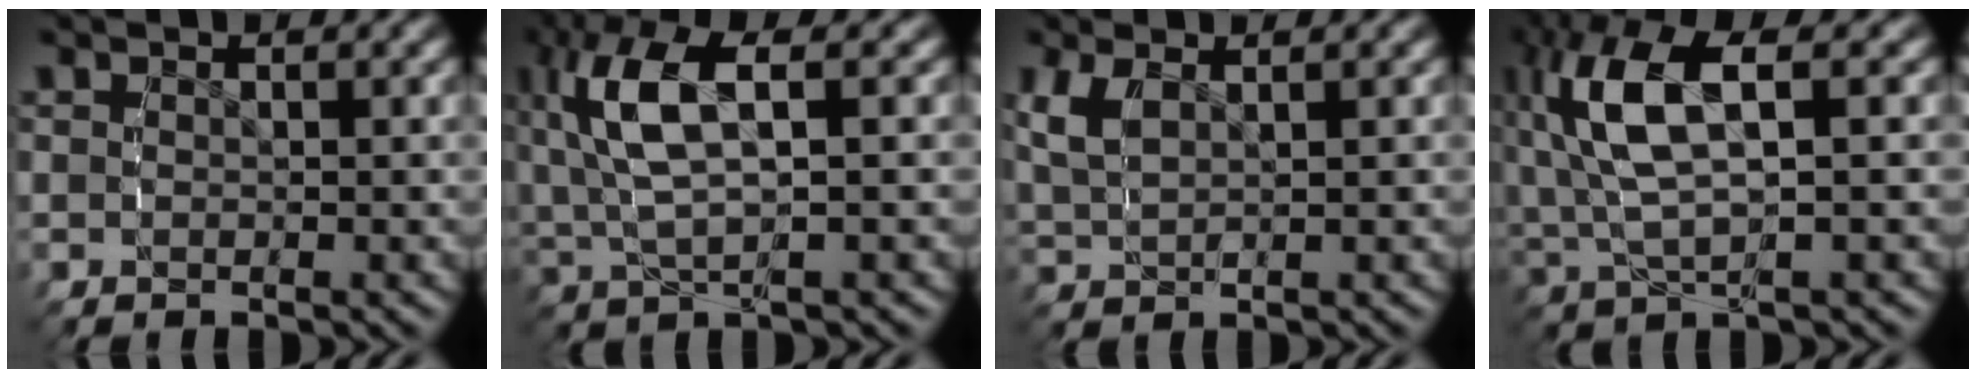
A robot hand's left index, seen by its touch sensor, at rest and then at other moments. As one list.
[{"total": 6.1, "force": [1.3, 2.8, 5.3], "torque": [-0.137, -0.003, 0.031]}, {"total": 2.1, "force": [1.0, 1.0, 1.5], "torque": [-0.051, -0.002, 0.029]}, {"total": 6.8, "force": [1.3, 3.1, 5.9], "torque": [-0.149, -0.007, 0.032]}]